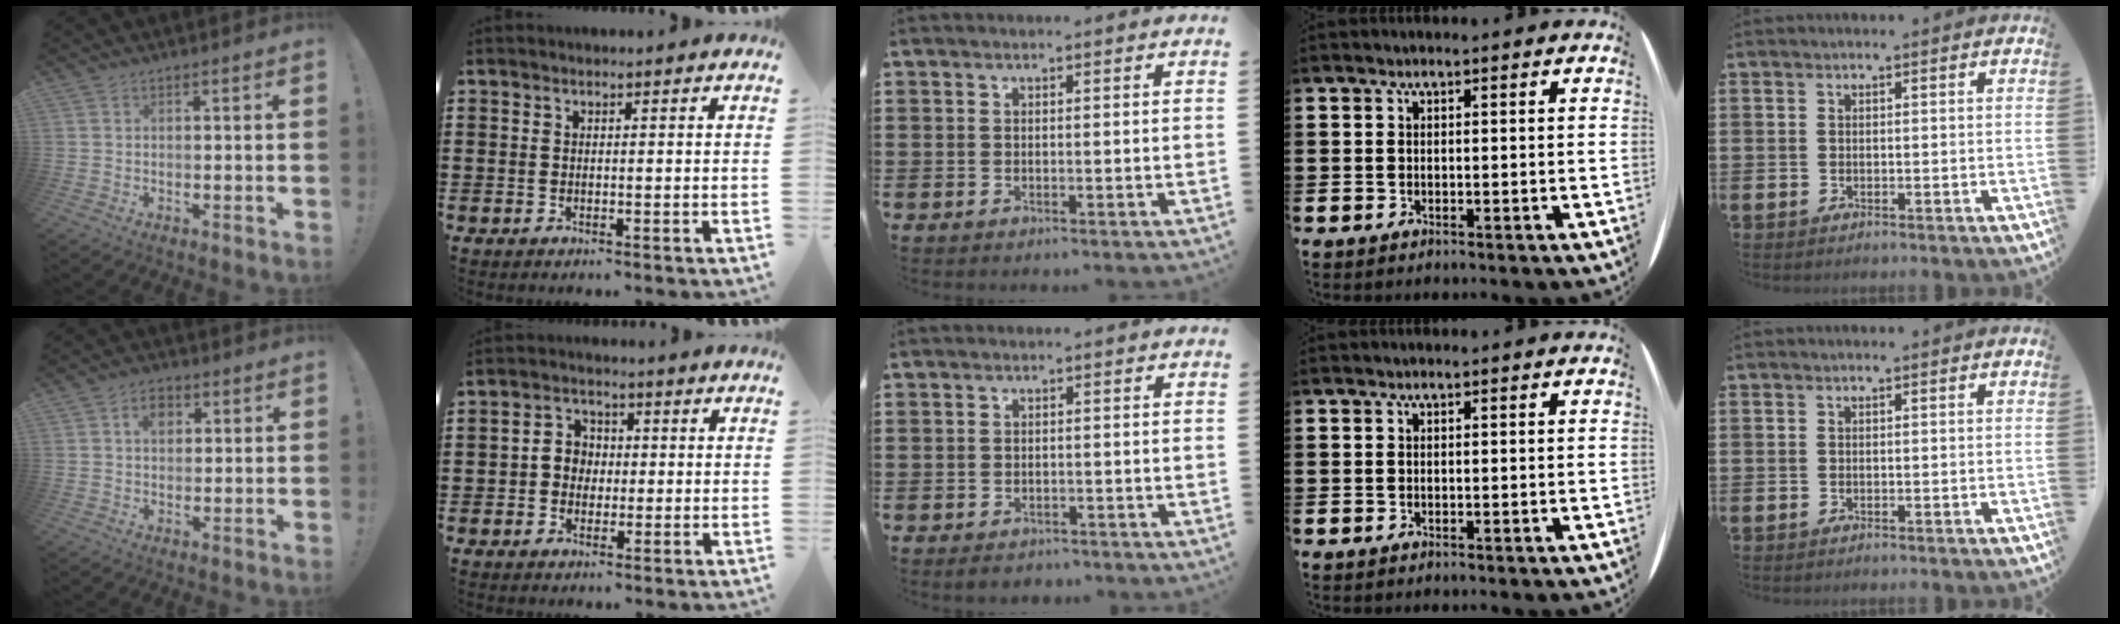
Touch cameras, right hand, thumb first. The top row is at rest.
{"thumb": {"total": 5.1, "force": [1.7, 3.7, 3.0], "torque": [-0.036, 0.002, 0.027]}, "index": {"total": 3.4, "force": [-0.6, 3.1, 1.3], "torque": [-0.036, 0.011, -0.017]}, "middle": {"total": 1.4, "force": [-1.3, 0.4, 0.2], "torque": [-0.009, -0.001, -0.027]}}